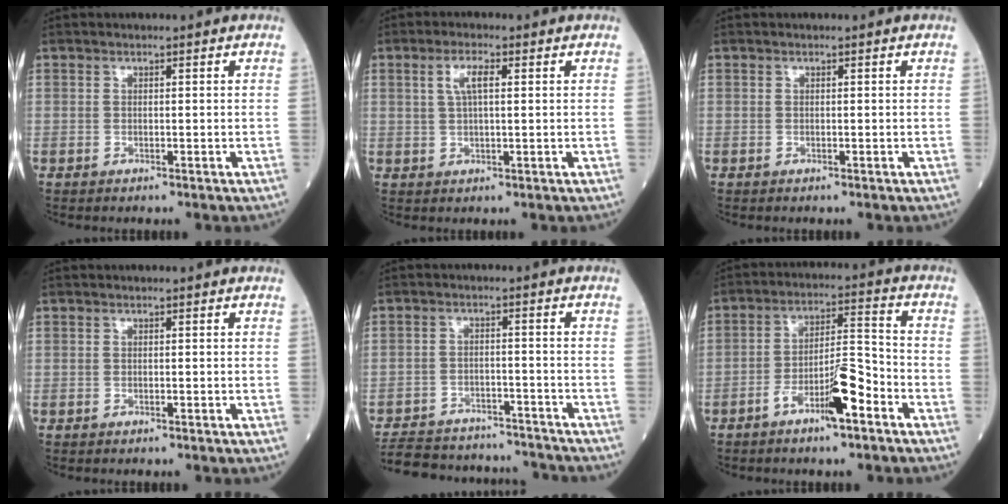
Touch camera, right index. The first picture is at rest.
{"total": 3.7, "force": [1.2, 0.8, 3.4], "torque": [-0.069, 0.007, 0.024]}
{"total": 0.0}
{"total": 0.0}
{"total": 16.3, "force": [-15.2, 4.4, 3.9], "torque": [-0.084, 0.012, -0.211]}
{"total": 8.6, "force": [-4.6, 1.4, 7.1], "torque": [-0.127, 0.012, -0.078]}